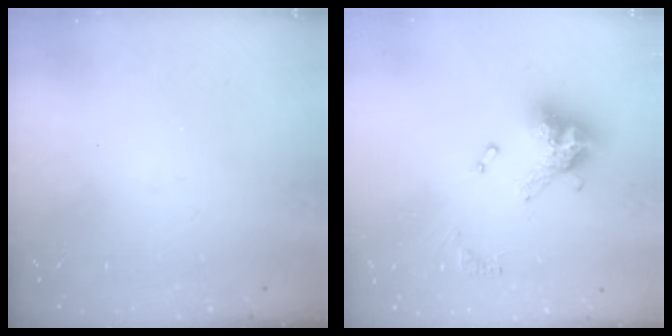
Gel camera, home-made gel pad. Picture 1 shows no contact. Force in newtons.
{"total": 12.0, "press": 11.9, "slide": 1.4}